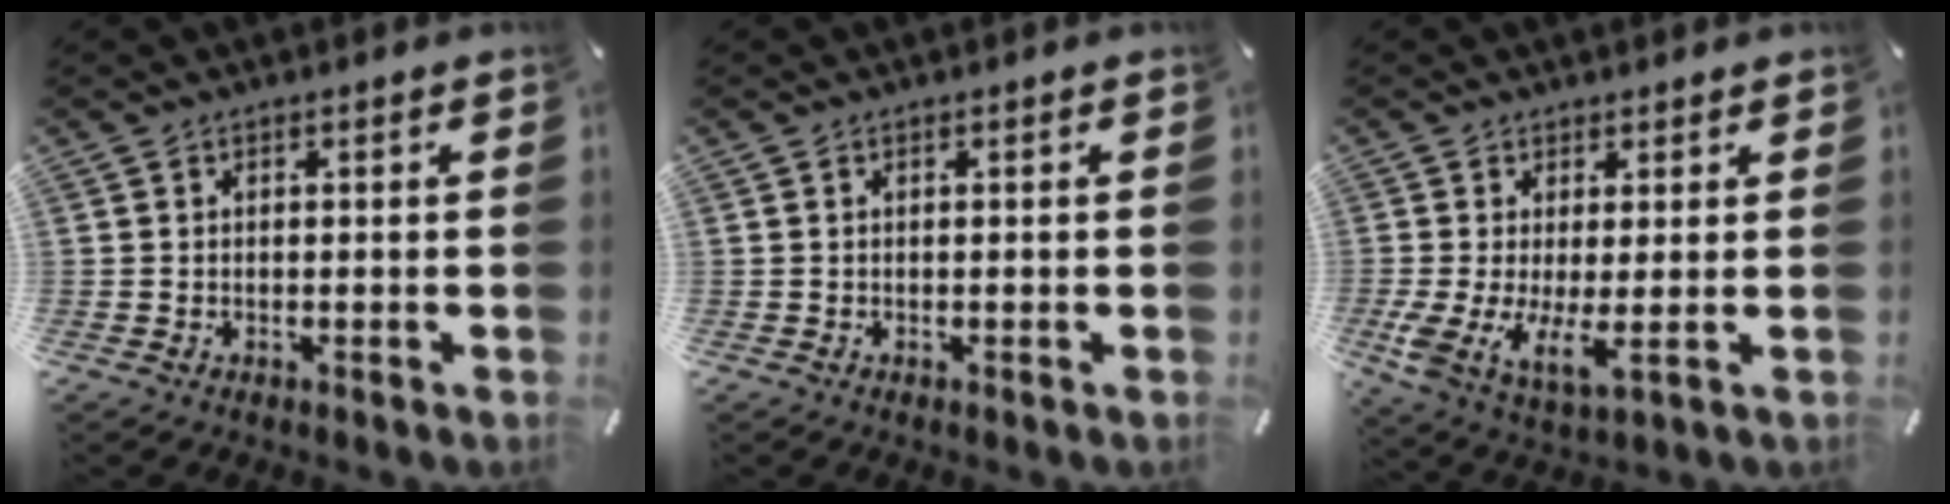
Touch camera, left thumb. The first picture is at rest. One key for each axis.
{"total": 0.0}
{"total": 6.7, "fx": -0.1, "fy": 2.5, "fz": 6.2, "tx": -0.141, "ty": -0.036, "tz": 0.001}